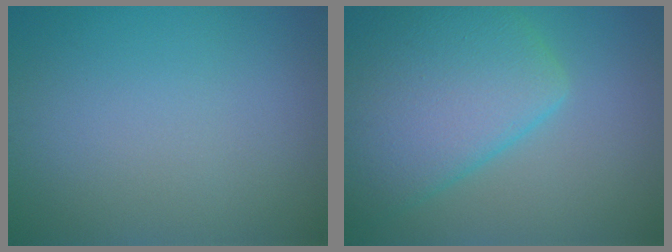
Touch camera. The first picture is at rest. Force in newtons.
{"total": 8.8, "press": 8.8, "slide": 0.3}